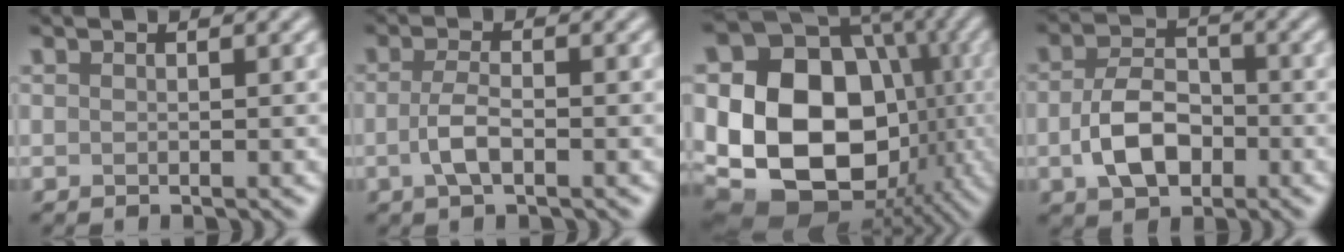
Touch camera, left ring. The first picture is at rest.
{"total": 2.7, "force": [-0.7, 0.9, 2.4], "torque": [-0.051, 0.000, -0.017]}
{"total": 18.2, "force": [-2.0, 14.3, 11.1], "torque": [-0.176, -0.016, -0.025]}
{"total": 5.4, "force": [-1.3, 3.5, 3.9], "torque": [-0.077, -0.001, -0.028]}